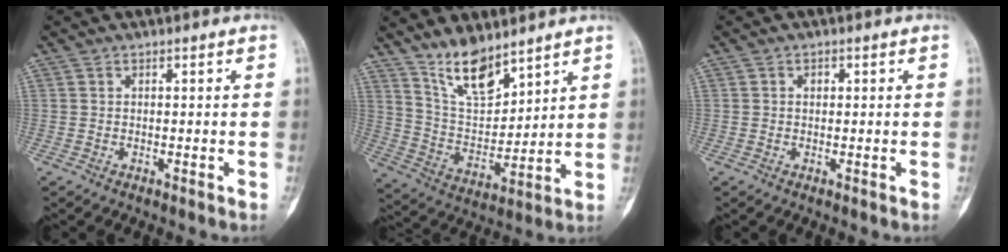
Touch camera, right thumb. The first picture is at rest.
{"total": 11.0, "force": [8.5, 4.1, 5.6], "torque": [-0.085, -0.065, 0.178]}
{"total": 1.0, "force": [0.2, 0.8, 0.6], "torque": [-0.006, 0.003, 0.002]}